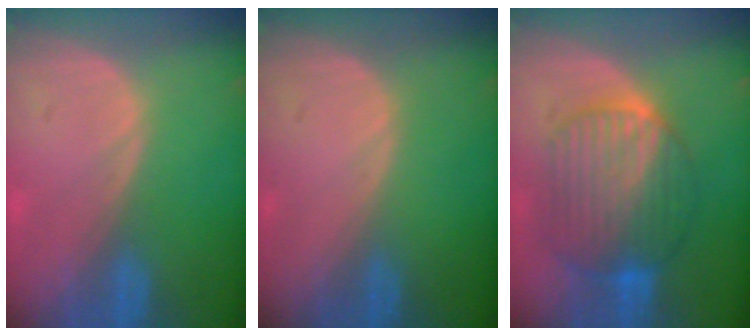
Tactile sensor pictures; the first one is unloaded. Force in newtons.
{"total": 0.0}
{"total": 10.3, "press": 10.3, "slide": 0.8}